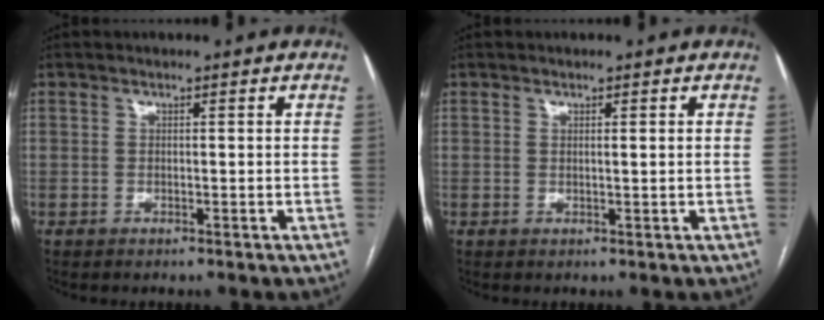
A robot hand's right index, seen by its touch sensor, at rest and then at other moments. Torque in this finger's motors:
{"motor_torque": [-0.06, 0.16, -0.04, 0.00]}